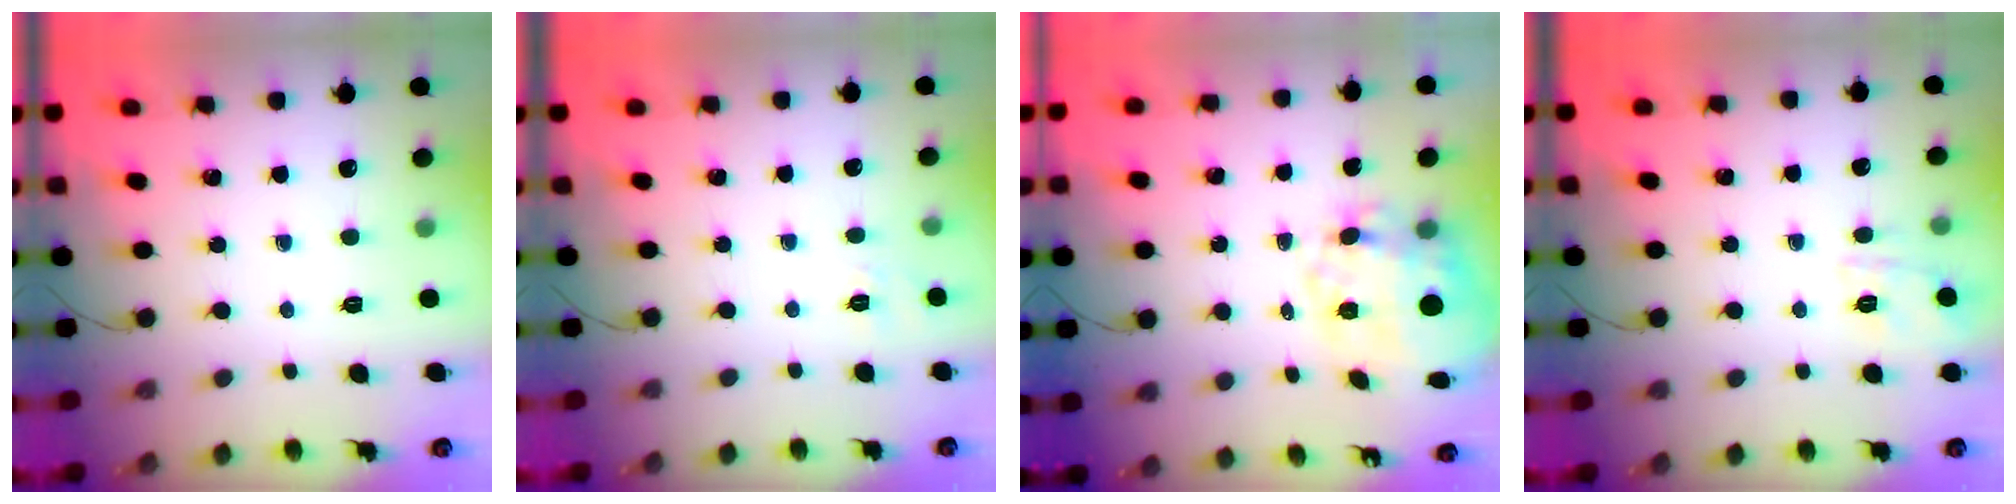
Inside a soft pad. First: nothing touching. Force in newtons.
{"total": 2.2, "press": 1.6, "slide": 1.6}
{"total": 6.2, "press": 5.3, "slide": 3.2}
{"total": 2.4, "press": 2.0, "slide": 1.3}